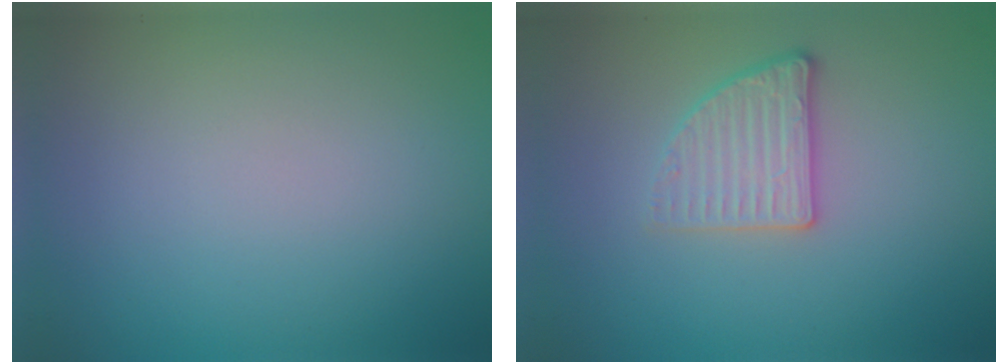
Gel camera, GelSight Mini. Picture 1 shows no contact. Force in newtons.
{"total": 2.6, "press": 2.4, "slide": 1.0}